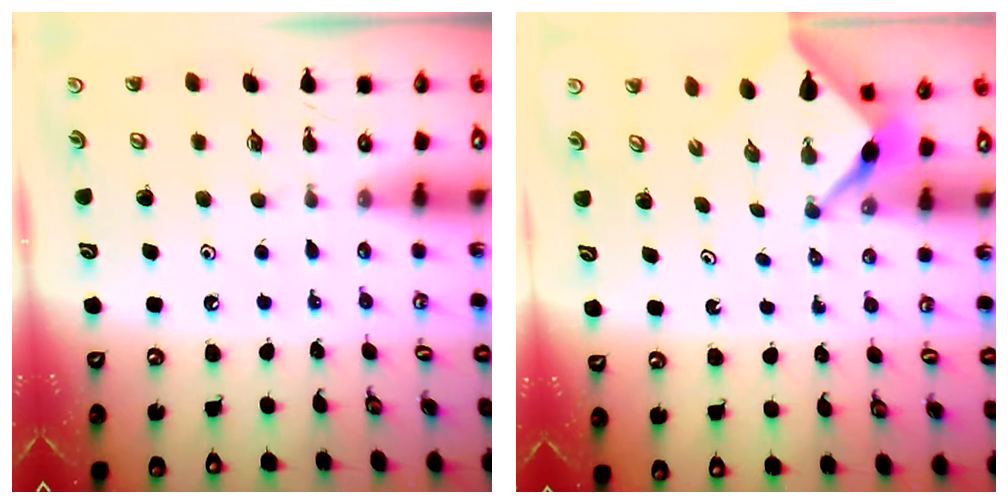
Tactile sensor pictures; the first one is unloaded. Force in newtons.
{"total": 2.4, "press": 2.4, "slide": 0.4}